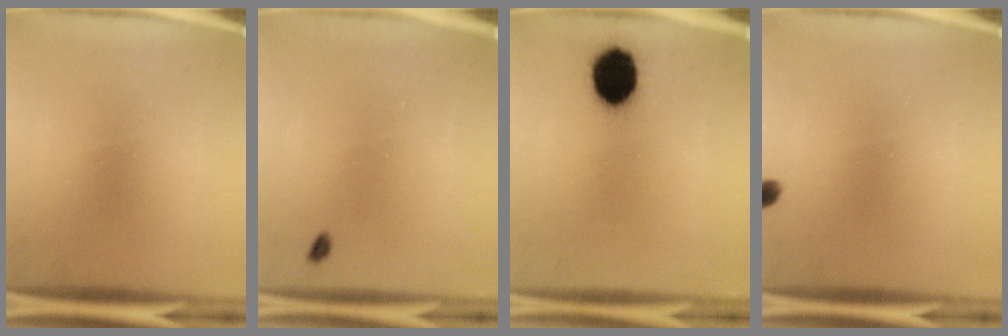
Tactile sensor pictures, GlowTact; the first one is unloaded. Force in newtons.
{"total": 1.1}
{"total": 11.8}
{"total": 1.4}